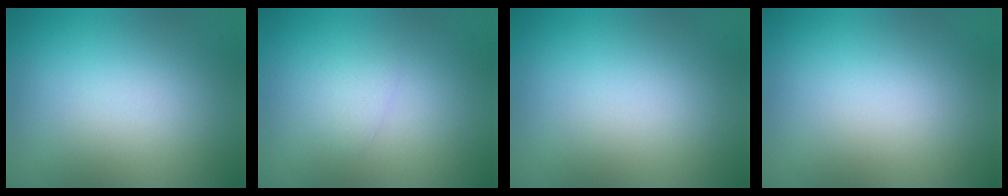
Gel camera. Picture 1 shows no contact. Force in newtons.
{"total": 0.9, "press": 0.9, "slide": 0.0}
{"total": 0.0}
{"total": 0.0}